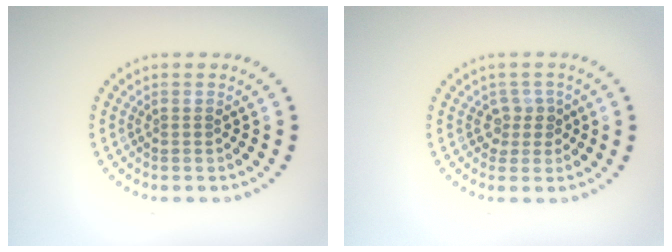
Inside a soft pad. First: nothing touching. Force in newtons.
{"total": 1.9, "press": 1.4, "slide": 1.3}